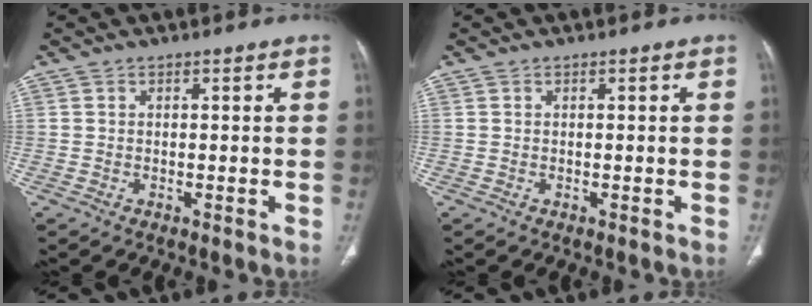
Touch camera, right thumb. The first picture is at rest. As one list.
[{"total": 0.0}]